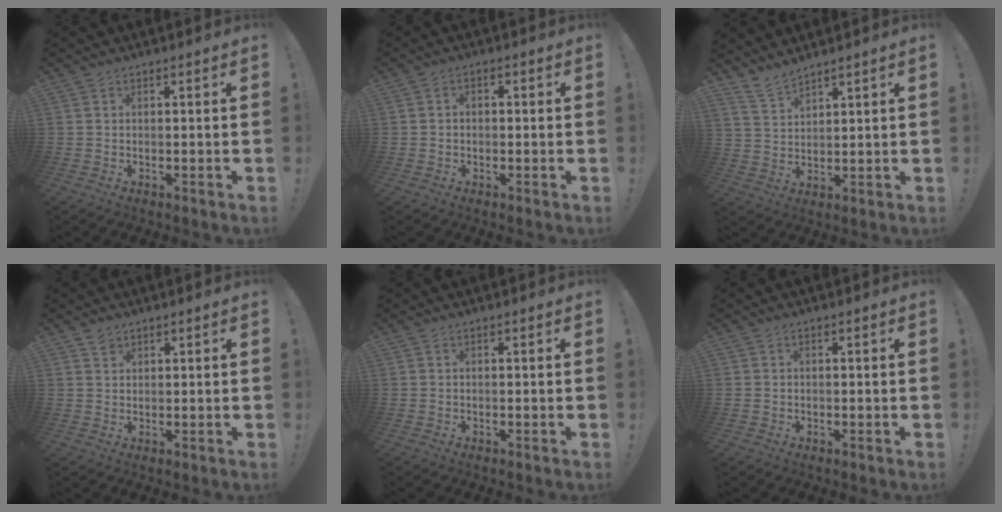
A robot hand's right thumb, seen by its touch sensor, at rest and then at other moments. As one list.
[{"total": 1.8, "force": [-1.2, 1.1, 0.8], "torque": [-0.016, 0.011, -0.020]}, {"total": 6.2, "force": [5.7, 1.5, 2.0], "torque": [-0.047, -0.031, 0.109]}, {"total": 1.8, "force": [1.4, 1.1, 0.3], "torque": [0.008, -0.011, 0.025]}, {"total": 0.0}, {"total": 0.6, "force": [-0.1, 0.6, -0.1], "torque": [0.002, 0.001, -0.002]}]